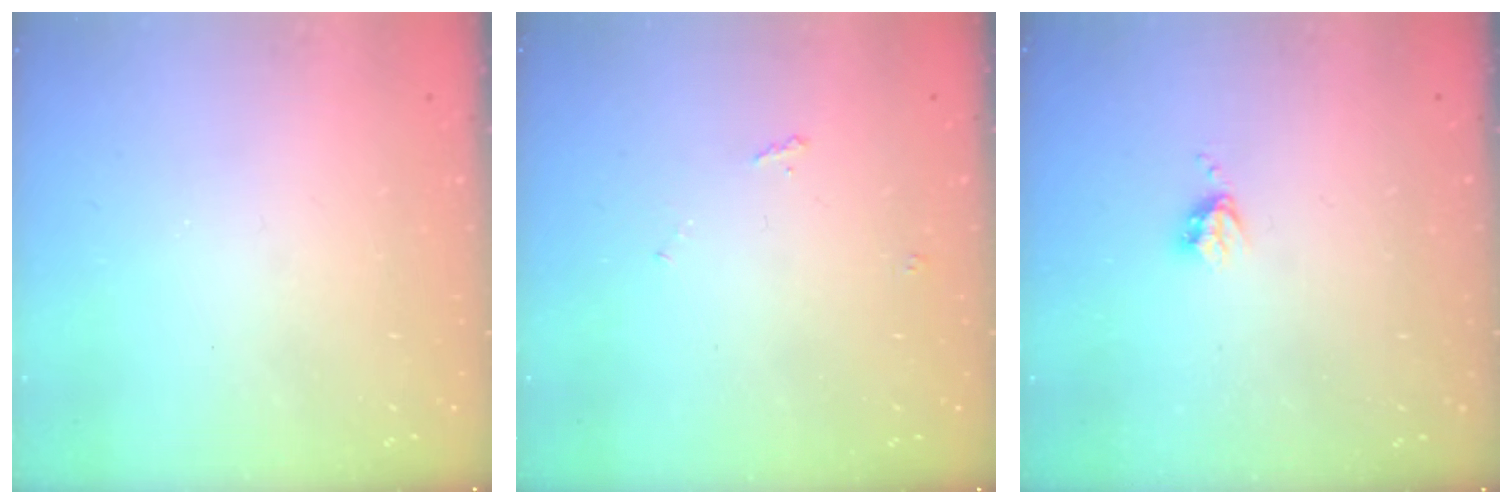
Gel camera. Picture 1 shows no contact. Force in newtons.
{"total": 4.7, "press": 4.7, "slide": 0.6}
{"total": 3.8, "press": 3.8, "slide": 0.4}